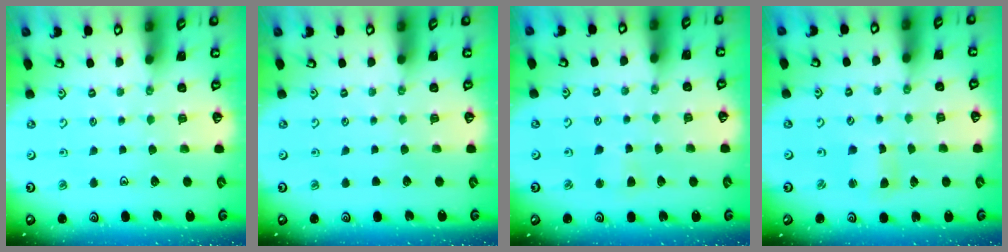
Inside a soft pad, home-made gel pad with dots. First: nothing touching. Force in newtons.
{"total": 0.0}
{"total": 2.9, "press": 2.9, "slide": 0.3}
{"total": 2.5, "press": 2.5, "slide": 0.3}